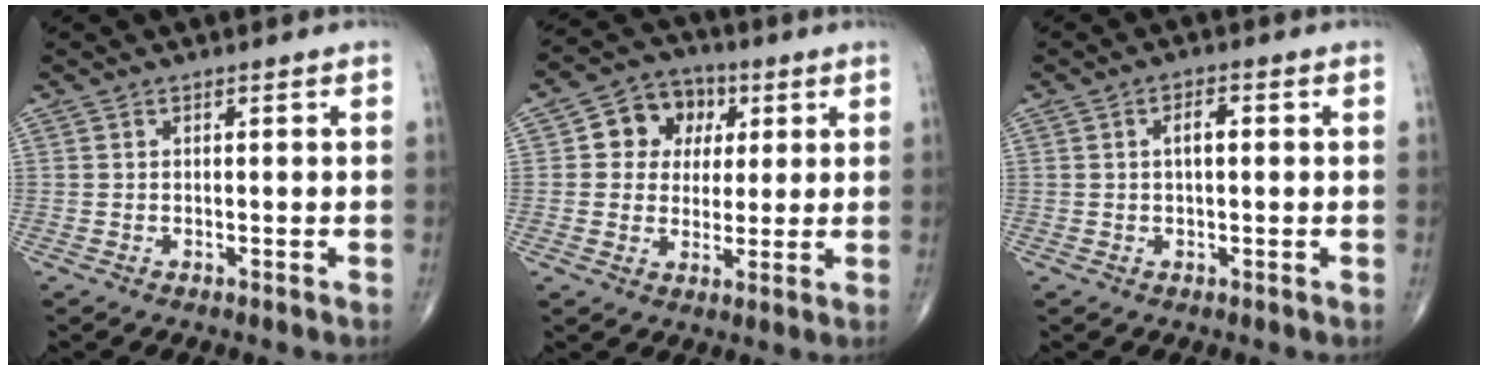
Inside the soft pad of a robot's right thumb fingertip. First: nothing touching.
{"total": 9.6, "force": [2.6, 8.1, 4.4], "torque": [-0.024, 0.003, 0.034]}
{"total": 3.1, "force": [0.4, 1.4, 2.7], "torque": [-0.043, 0.008, 0.005]}